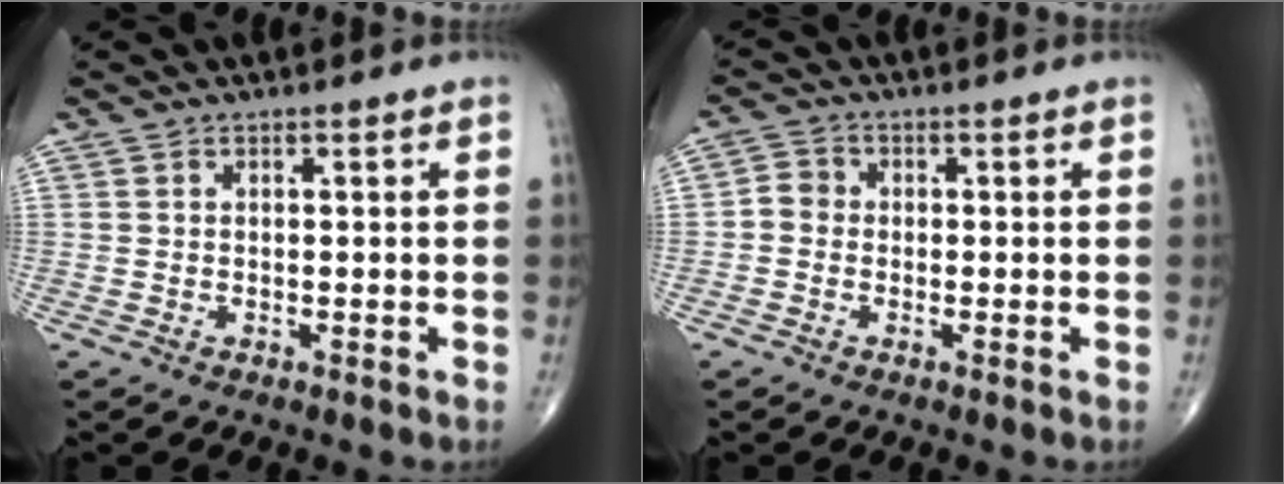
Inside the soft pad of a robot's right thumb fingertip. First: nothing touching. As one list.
[{"total": 2.8, "force": [-0.5, 2.4, 1.2], "torque": [-0.011, 0.007, -0.020]}]